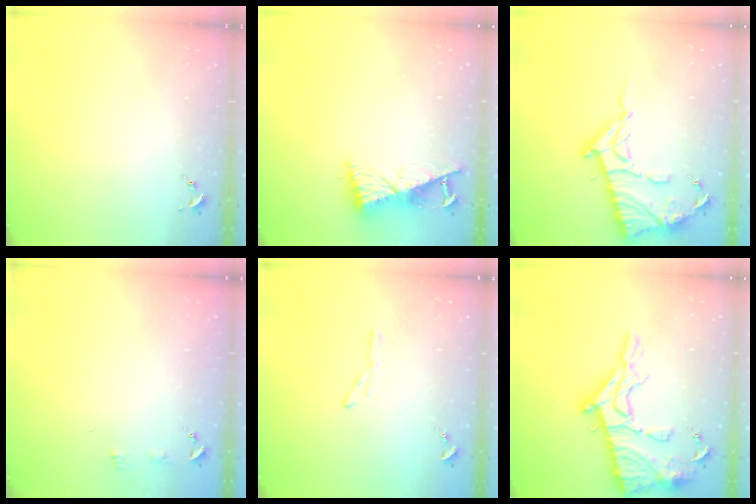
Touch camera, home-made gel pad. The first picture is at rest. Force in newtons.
{"total": 10.5, "press": 10.4, "slide": 1.2}
{"total": 16.6, "press": 16.5, "slide": 1.3}
{"total": 3.5, "press": 3.4, "slide": 0.3}
{"total": 3.1, "press": 3.1, "slide": 0.3}
{"total": 24.8, "press": 24.7, "slide": 2.3}